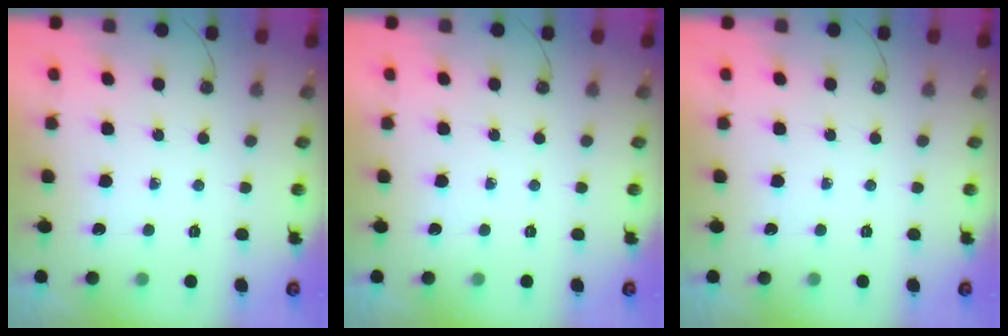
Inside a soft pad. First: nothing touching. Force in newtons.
{"total": 0.0}
{"total": 0.0}